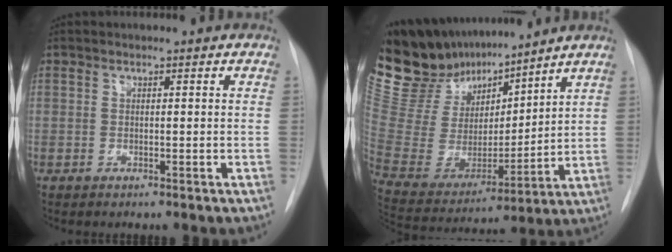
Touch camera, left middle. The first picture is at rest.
{"total": 18.9, "force": [16.9, 4.9, 7.0], "torque": [-0.134, -0.001, 0.323]}